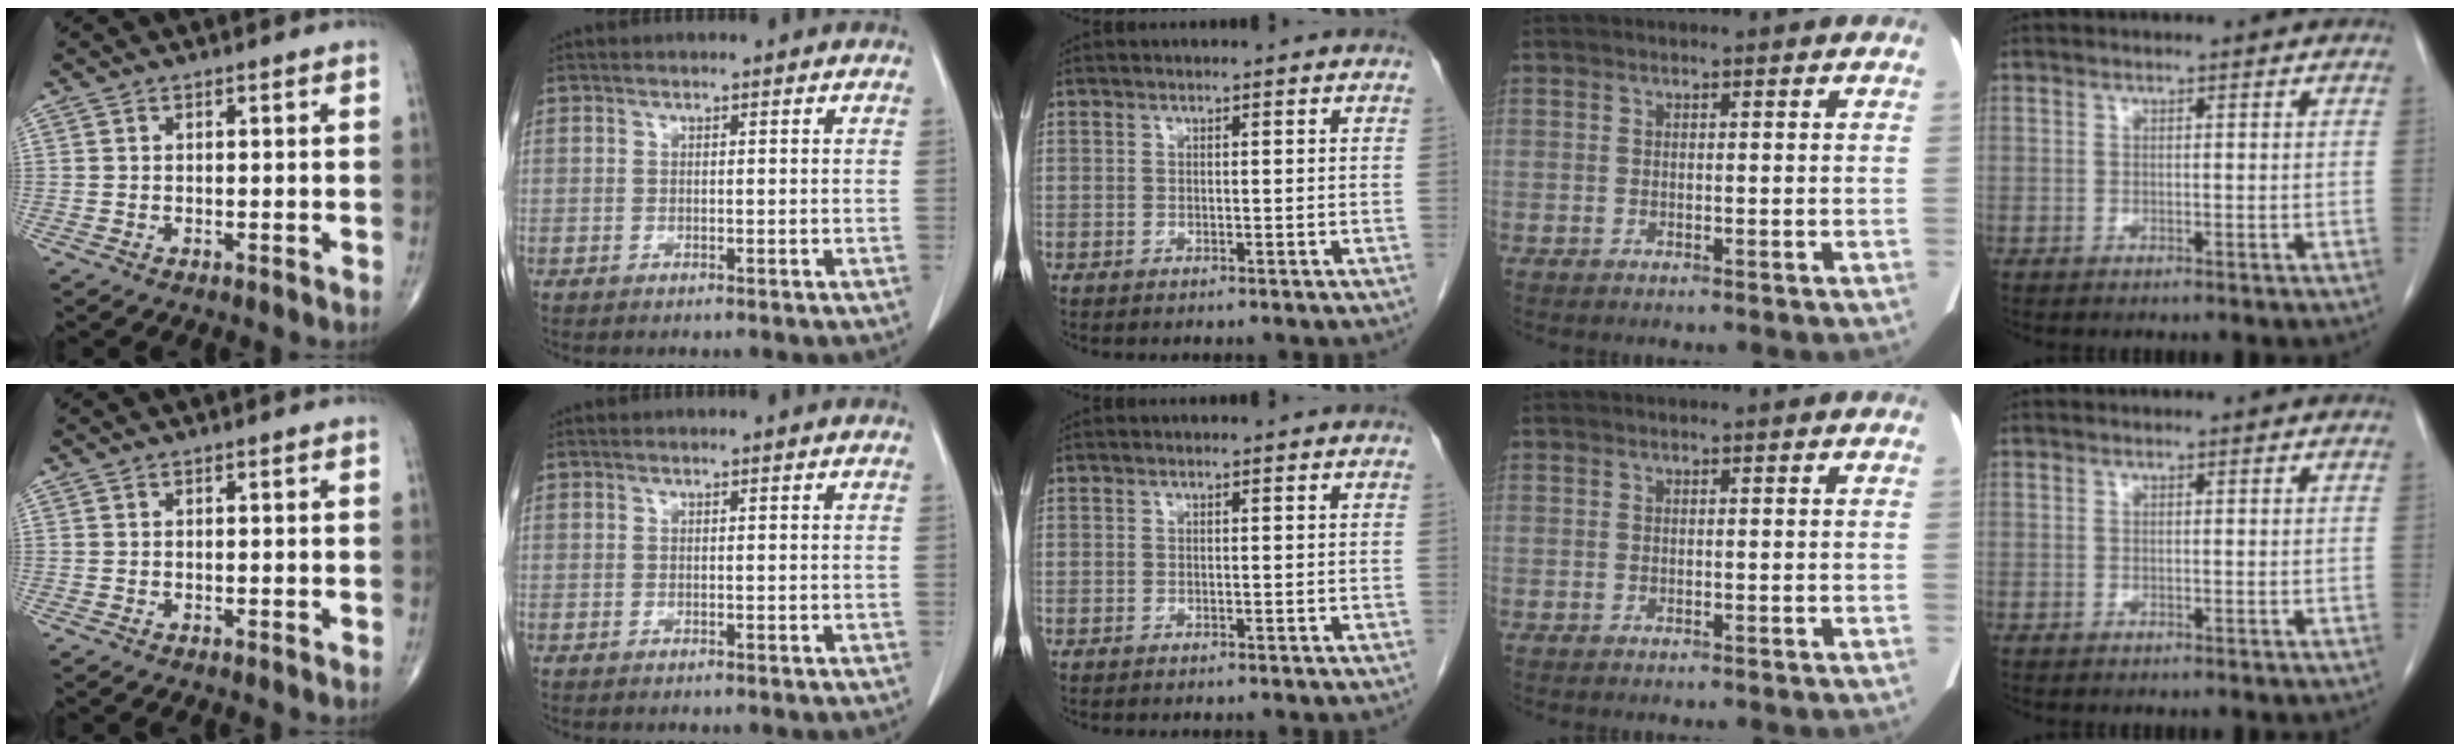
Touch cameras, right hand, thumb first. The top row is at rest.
{}